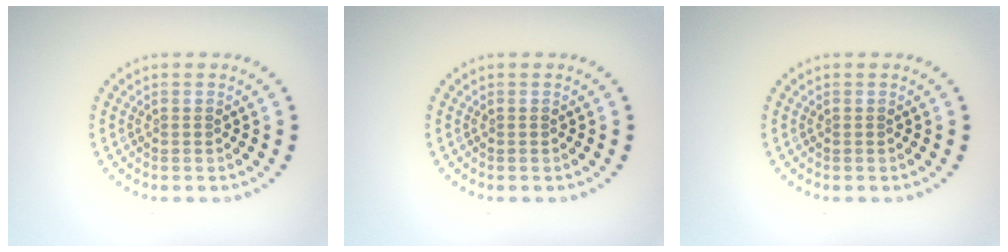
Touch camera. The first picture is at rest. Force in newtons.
{"total": 0.0}
{"total": 0.0}